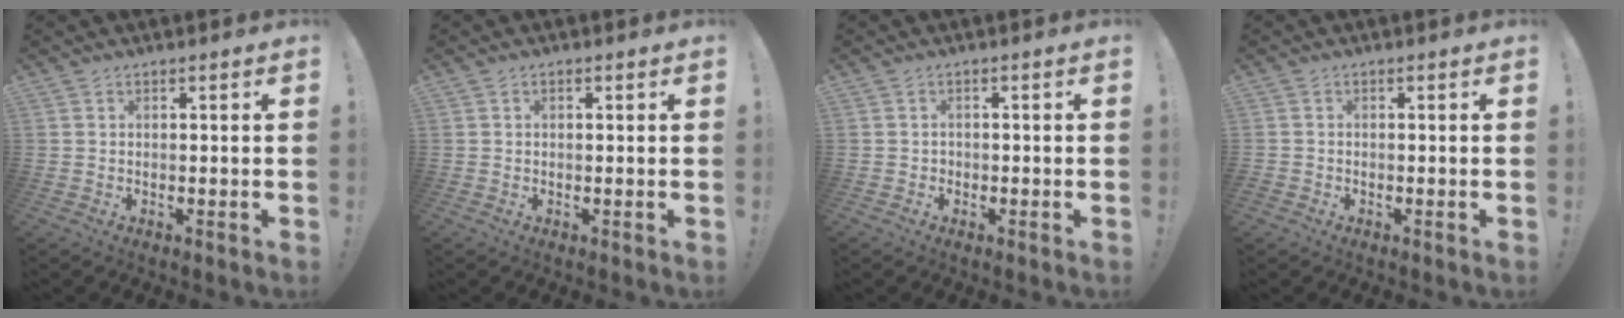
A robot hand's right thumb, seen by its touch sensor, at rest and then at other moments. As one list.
[{"total": 0.5, "force": [0.0, 0.3, 0.4], "torque": [-0.012, 0.003, 0.001]}, {"total": 1.3, "force": [-0.6, 1.0, 0.3], "torque": [-0.011, 0.007, -0.011]}, {"total": 1.0, "force": [-0.7, 0.7, 0.0], "torque": [0.001, 0.003, -0.013]}]